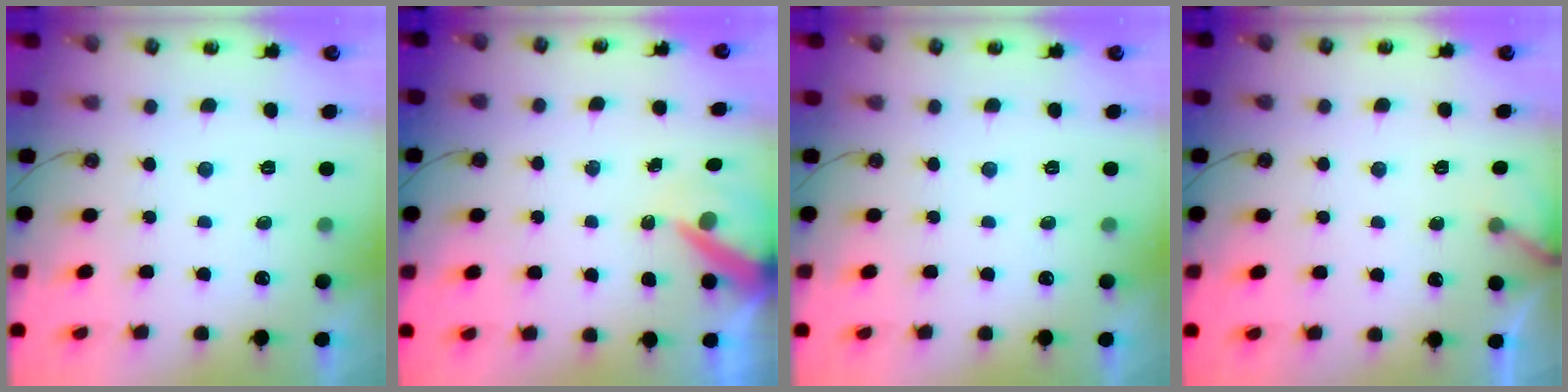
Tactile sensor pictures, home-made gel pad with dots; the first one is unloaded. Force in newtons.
{"total": 8.3, "press": 8.3, "slide": 0.6}
{"total": 0.0}
{"total": 3.0, "press": 3.0, "slide": 0.3}